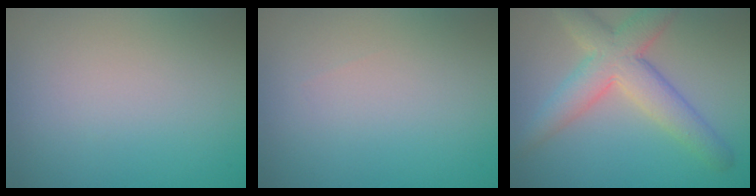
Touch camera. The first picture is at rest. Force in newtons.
{"total": 0.0}
{"total": 6.2, "press": 6.2, "slide": 0.5}